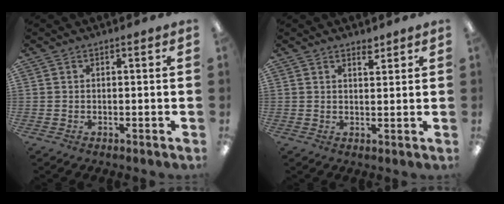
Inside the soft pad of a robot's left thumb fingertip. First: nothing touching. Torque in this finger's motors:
{"motor_torque": [-0.12, -0.05, -0.12, -0.13, 0.07]}